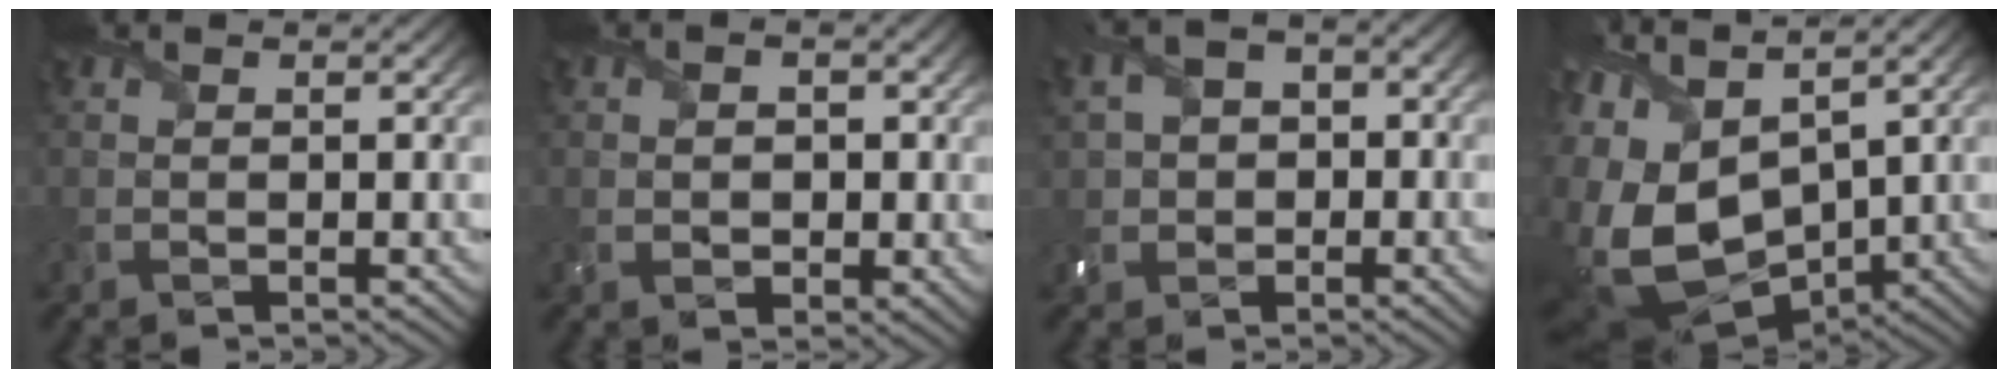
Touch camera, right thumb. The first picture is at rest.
{"total": 2.4, "force": [-0.4, 1.8, 1.6], "torque": [-0.031, -0.008, -0.006]}
{"total": 5.4, "force": [-0.1, 4.4, 3.2], "torque": [-0.081, 0.003, -0.002]}
{"total": 16.4, "force": [-0.7, 9.7, 13.3], "torque": [-0.315, -0.039, 0.014]}